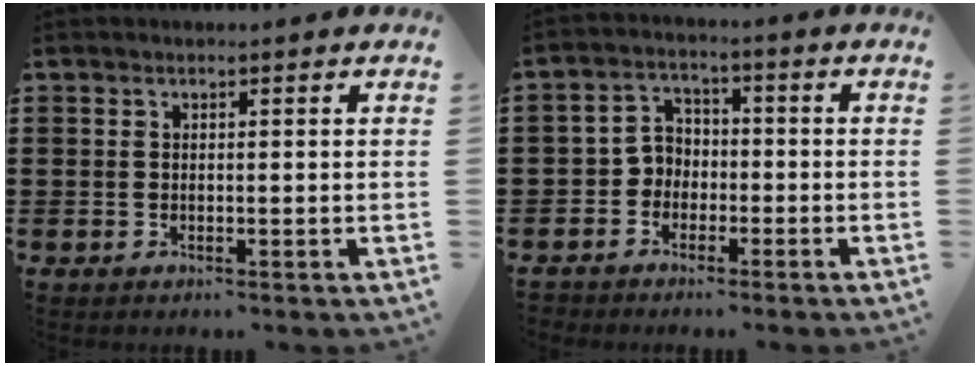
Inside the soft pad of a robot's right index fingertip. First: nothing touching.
{"total": 4.1, "force": [-2.1, 3.4, 0.5], "torque": [-0.031, 0.007, -0.050]}